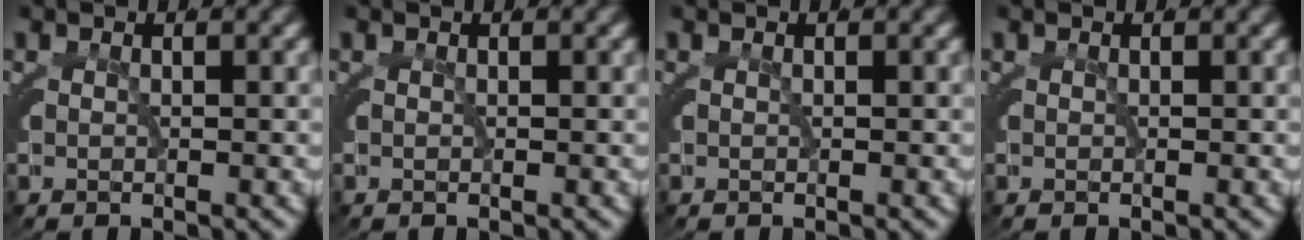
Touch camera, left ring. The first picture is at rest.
{"total": 1.7, "force": [-0.2, -1.6, -0.6], "torque": [0.025, -0.004, 0.001]}
{"total": 0.0}
{"total": 0.0}